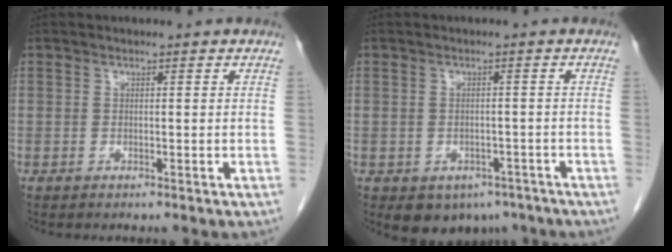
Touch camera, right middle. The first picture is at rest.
{"total": 5.5, "force": [-3.6, 3.8, 1.8], "torque": [-0.015, 0.004, -0.040]}